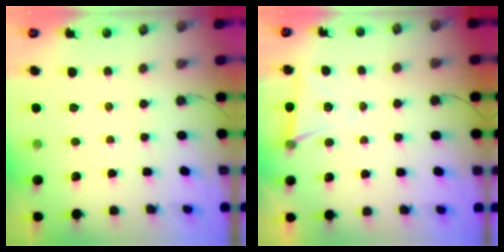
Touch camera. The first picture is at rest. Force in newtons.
{"total": 6.3, "press": 4.4, "slide": 4.5}